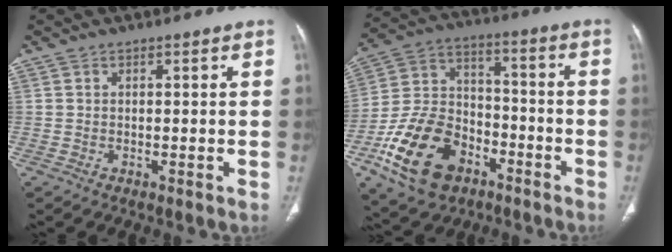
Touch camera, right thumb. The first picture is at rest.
{"total": 19.1, "force": [-9.3, 12.5, 11.1], "torque": [-0.194, 0.064, -0.162]}